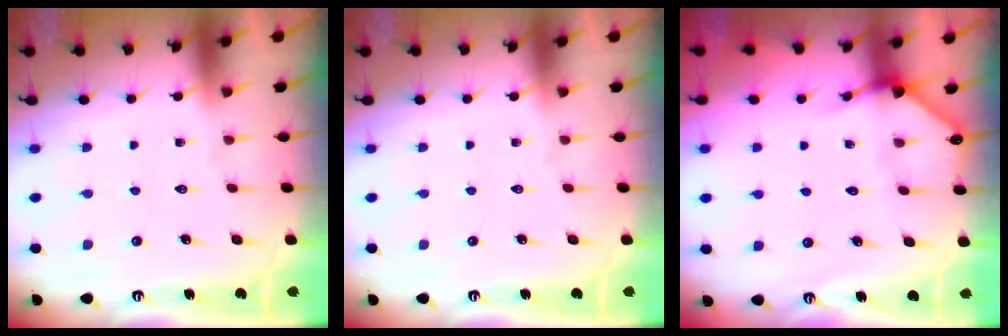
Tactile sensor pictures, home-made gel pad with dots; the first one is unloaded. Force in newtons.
{"total": 0.0}
{"total": 4.3, "press": 4.2, "slide": 0.4}